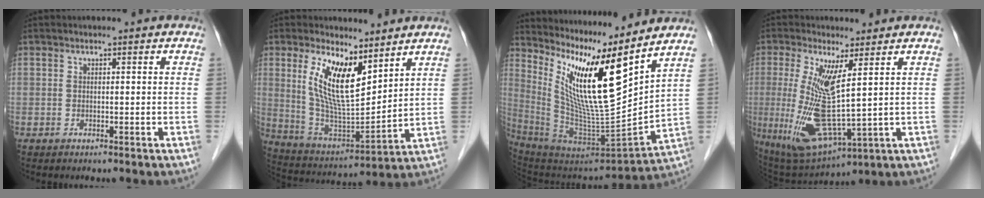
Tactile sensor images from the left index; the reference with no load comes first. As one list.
[{"total": 12.4, "force": [6.3, 3.7, 10.0], "torque": [-0.199, -0.003, 0.130]}, {"total": 17.8, "force": [10.4, 1.5, 14.4], "torque": [-0.266, -0.022, 0.193]}, {"total": 11.8, "force": [1.2, 2.2, 11.6], "torque": [-0.243, -0.022, 0.036]}]